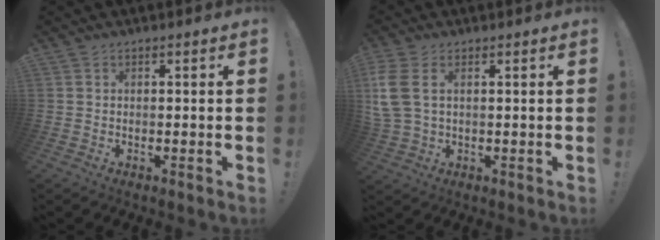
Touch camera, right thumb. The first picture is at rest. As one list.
[{"total": 7.5, "force": [2.4, 4.3, 5.7], "torque": [-0.138, -0.003, 0.049]}]